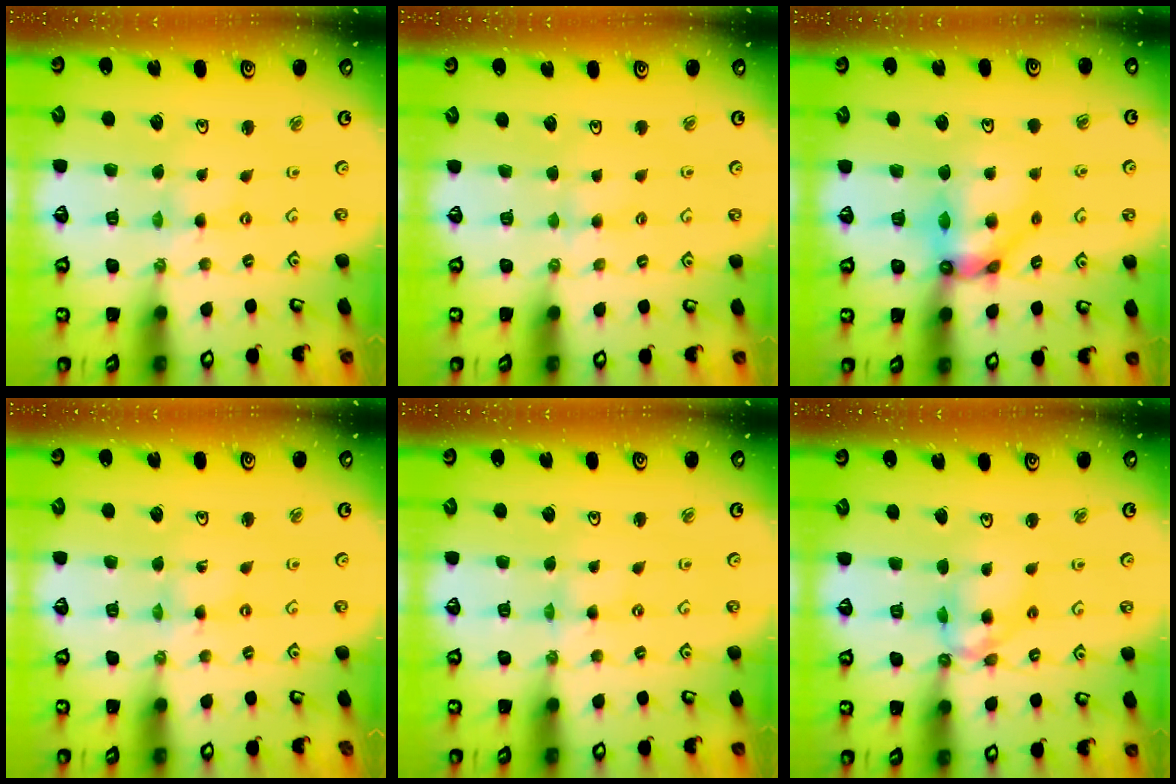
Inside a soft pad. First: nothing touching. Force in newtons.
{"total": 2.8, "press": 2.7, "slide": 0.5}
{"total": 10.7, "press": 10.6, "slide": 1.5}
{"total": 0.0}
{"total": 0.0}
{"total": 11.2, "press": 11.1, "slide": 0.9}